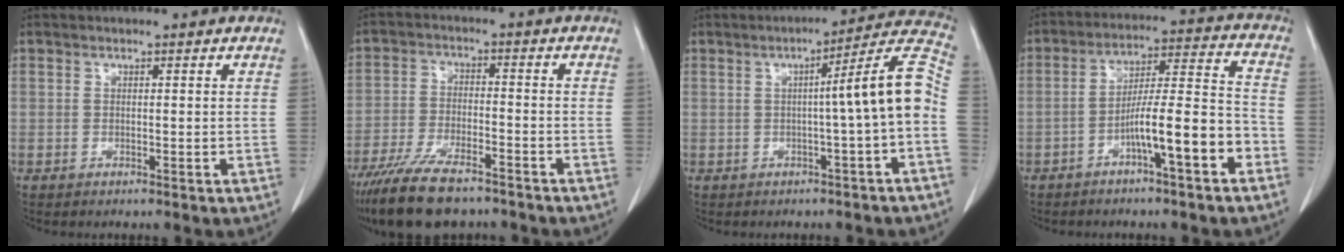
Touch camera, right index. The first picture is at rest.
{"total": 12.6, "force": [-9.9, 3.4, 7.0], "torque": [-0.126, -0.025, -0.165]}
{"total": 10.0, "force": [-1.1, -1.1, 9.9], "torque": [-0.126, 0.024, -0.020]}
{"total": 10.9, "force": [-5.0, 0.7, 9.6], "torque": [-0.156, 0.025, -0.080]}